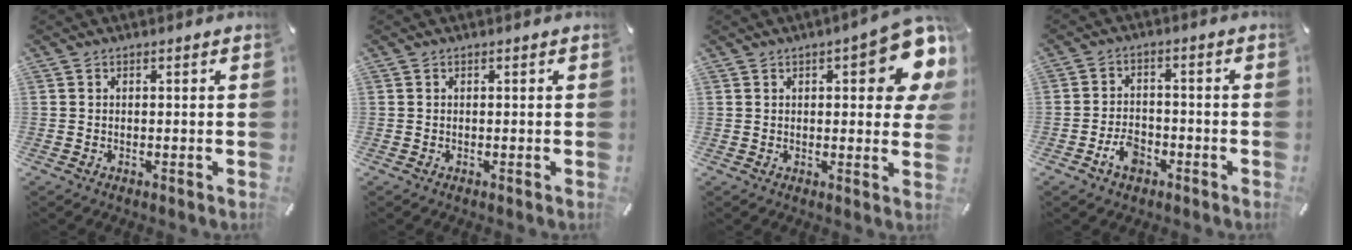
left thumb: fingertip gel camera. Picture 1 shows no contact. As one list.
[{"total": 0.0}, {"total": 13.4, "force": [5.3, 5.1, 11.2], "torque": [-0.137, -0.030, 0.087]}, {"total": 5.9, "force": [-3.1, 4.0, 3.2], "torque": [-0.067, 0.013, -0.058]}]